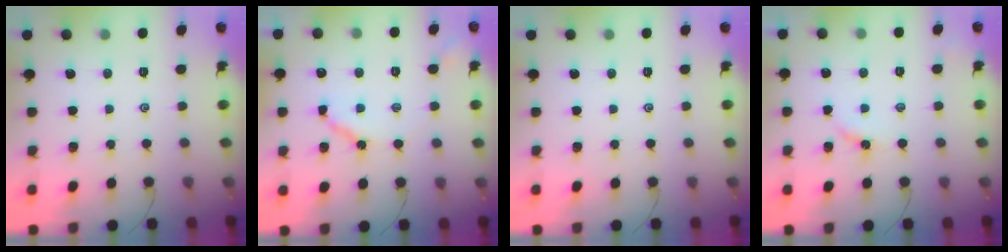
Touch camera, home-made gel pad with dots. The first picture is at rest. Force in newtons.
{"total": 5.7, "press": 5.7, "slide": 0.8}
{"total": 0.0}
{"total": 4.7, "press": 4.6, "slide": 0.6}